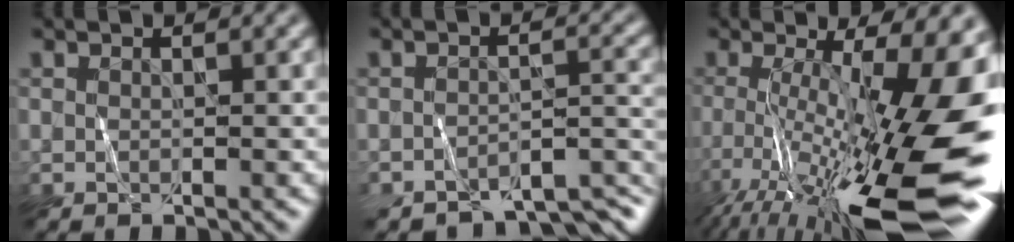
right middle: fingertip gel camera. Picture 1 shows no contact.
{"total": 6.0, "force": [-5.6, 1.3, 1.9], "torque": [-0.020, -0.015, -0.073]}
{"total": 17.6, "force": [-4.6, 5.5, 16.1], "torque": [-0.246, -0.021, -0.069]}